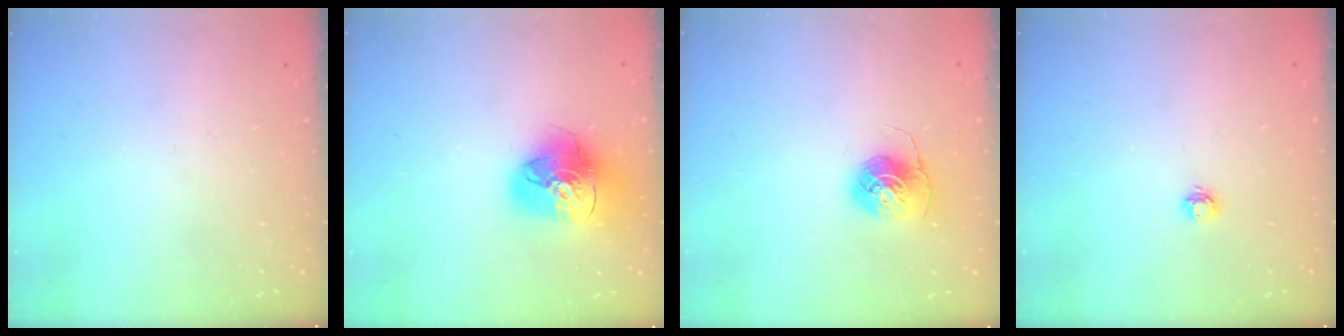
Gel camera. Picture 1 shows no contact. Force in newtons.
{"total": 18.3, "press": 18.2, "slide": 2.0}
{"total": 7.1, "press": 7.1, "slide": 0.5}
{"total": 3.9, "press": 3.9, "slide": 0.5}